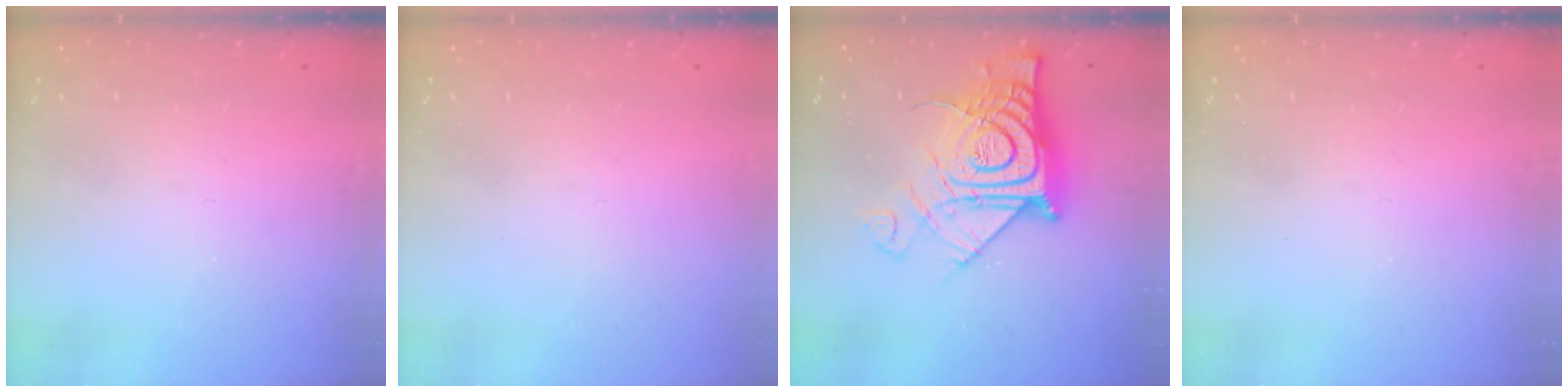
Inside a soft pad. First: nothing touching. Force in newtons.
{"total": 1.6, "press": 1.6, "slide": 0.1}
{"total": 15.9, "press": 15.7, "slide": 1.9}
{"total": 1.8, "press": 1.8, "slide": 0.4}